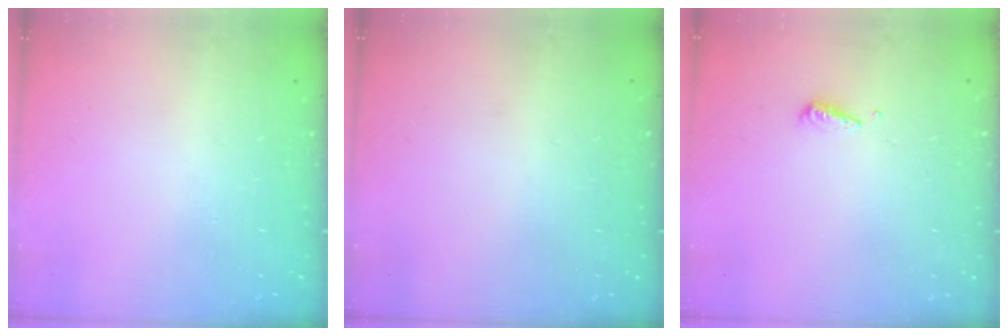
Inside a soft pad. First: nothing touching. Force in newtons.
{"total": 1.0, "press": 0.8, "slide": 0.6}
{"total": 2.9, "press": 2.9, "slide": 0.4}